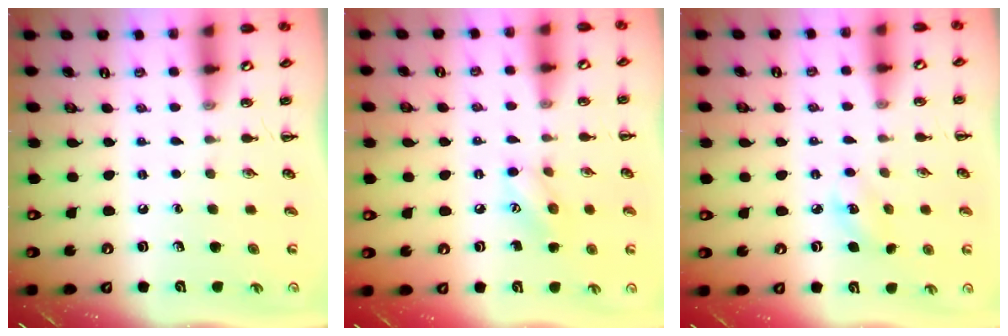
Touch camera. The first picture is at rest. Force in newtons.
{"total": 6.7, "press": 6.7, "slide": 0.7}
{"total": 5.2, "press": 5.0, "slide": 1.4}